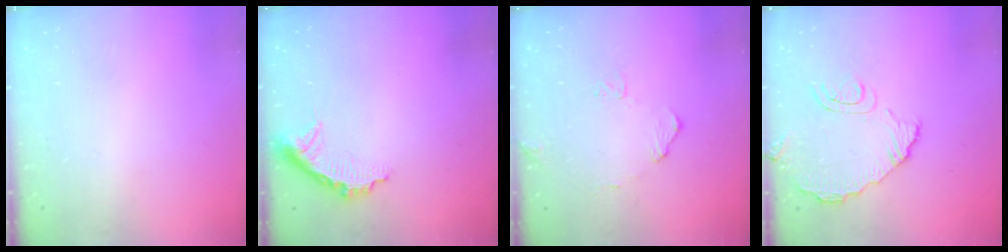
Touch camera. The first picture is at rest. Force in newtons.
{"total": 9.5, "press": 9.5, "slide": 0.5}
{"total": 9.7, "press": 9.7, "slide": 0.4}
{"total": 9.1, "press": 9.1, "slide": 1.1}